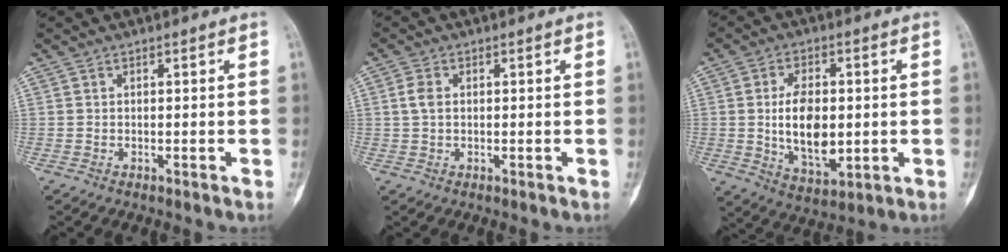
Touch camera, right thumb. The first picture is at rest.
{"total": 2.9, "force": [0.5, 1.9, 2.1], "torque": [-0.045, 0.004, 0.008]}
{"total": 11.9, "force": [-0.1, 6.7, 9.8], "torque": [-0.148, -0.011, 0.008]}